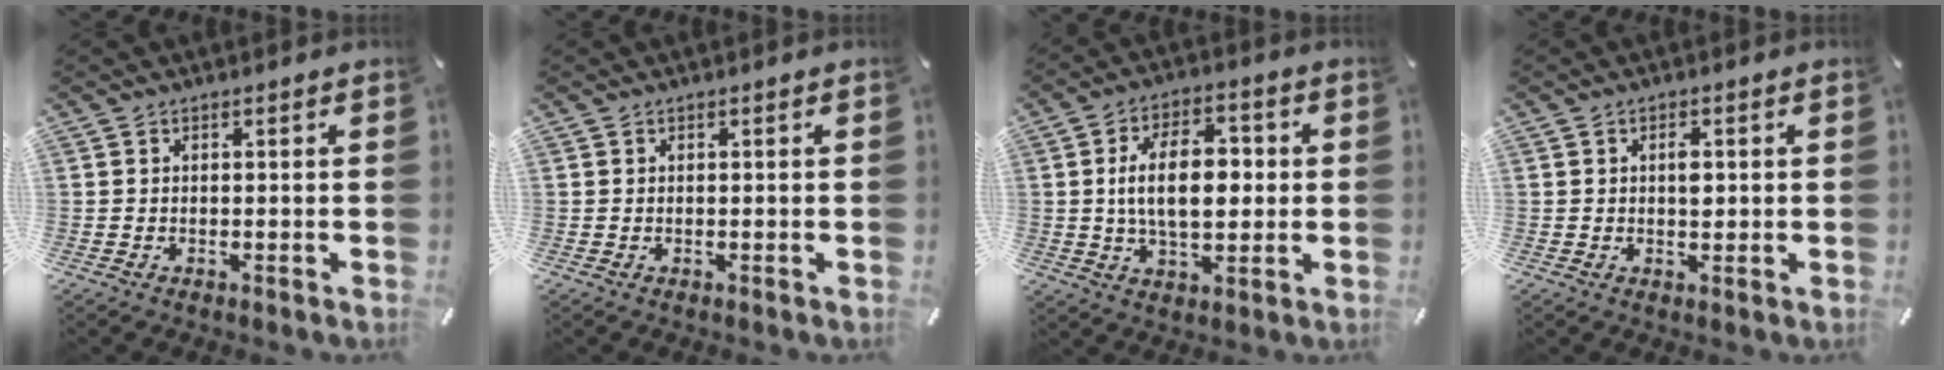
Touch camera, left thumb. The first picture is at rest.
{"total": 0.0}
{"total": 13.4, "force": [0.7, 8.0, 10.7], "torque": [-0.191, 0.004, 0.005]}
{"total": 2.7, "force": [0.4, 1.5, 2.2], "torque": [-0.029, -0.002, 0.002]}